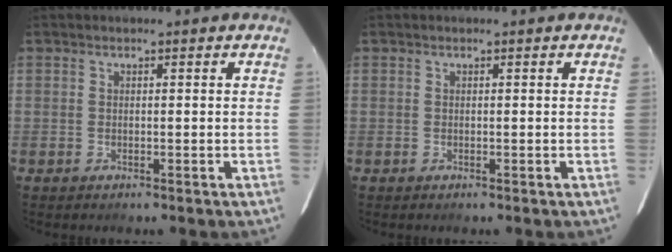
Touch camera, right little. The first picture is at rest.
{"total": 0.0}